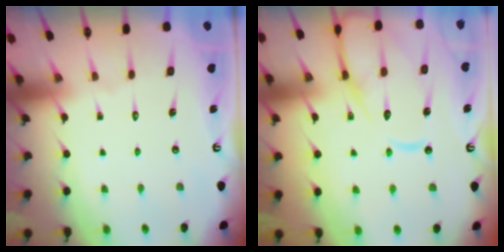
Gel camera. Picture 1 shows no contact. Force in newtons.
{"total": 13.6, "press": 13.5, "slide": 1.3}